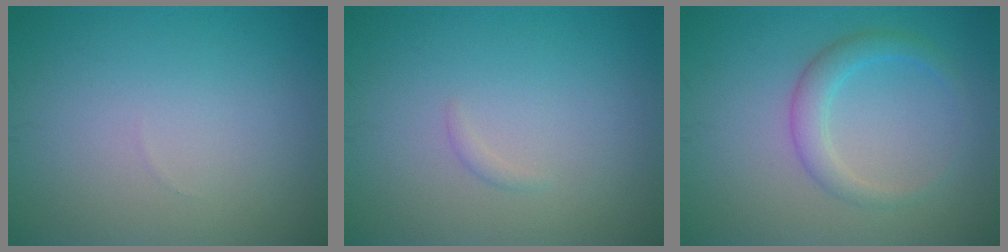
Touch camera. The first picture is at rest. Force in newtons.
{"total": 0.5, "press": 0.5, "slide": 0.0}
{"total": 2.6, "press": 2.6, "slide": 0.1}